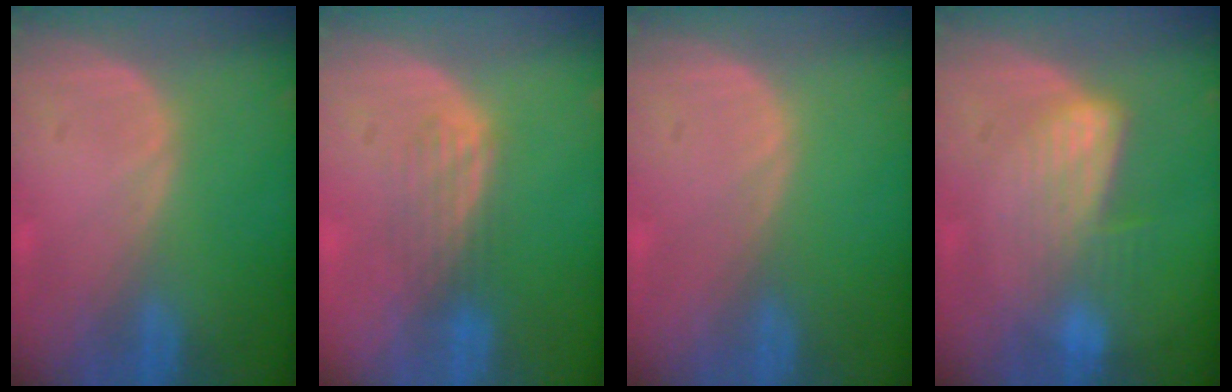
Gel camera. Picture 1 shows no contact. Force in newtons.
{"total": 3.6, "press": 3.2, "slide": 1.7}
{"total": 0.0}
{"total": 7.0, "press": 6.1, "slide": 3.5}